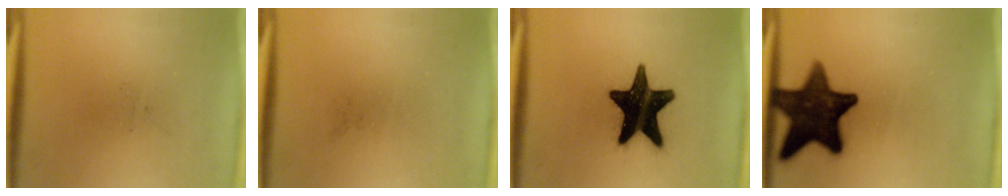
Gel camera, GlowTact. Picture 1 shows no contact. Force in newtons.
{"total": 0.0}
{"total": 19.1}
{"total": 16.2}